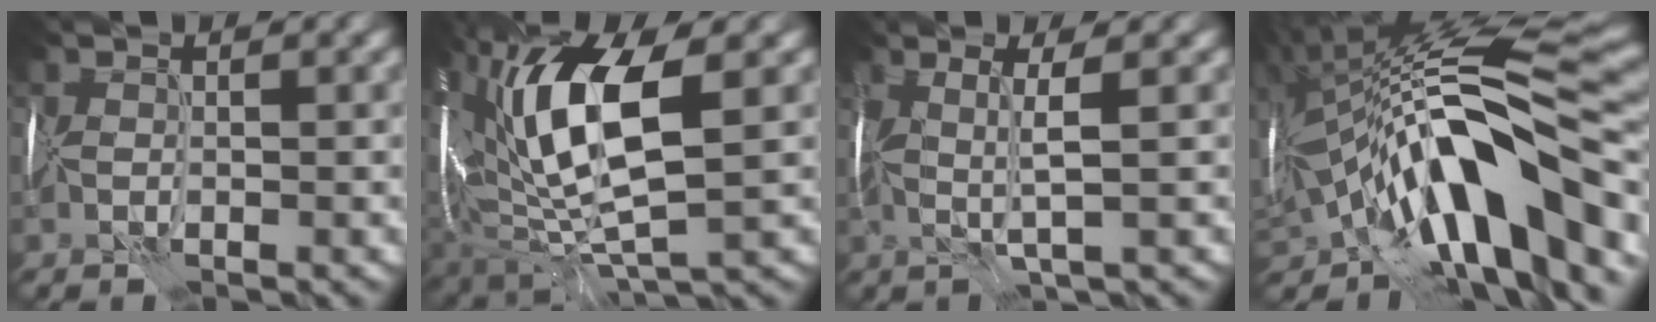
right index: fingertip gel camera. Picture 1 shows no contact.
{"total": 11.1, "force": [1.8, 5.0, 9.7], "torque": [-0.180, 0.007, 0.033]}
{"total": 2.6, "force": [0.2, 0.2, 2.6], "torque": [-0.053, 0.002, 0.006]}
{"total": 15.8, "force": [-4.4, 7.3, 13.3], "torque": [-0.209, 0.030, -0.078]}